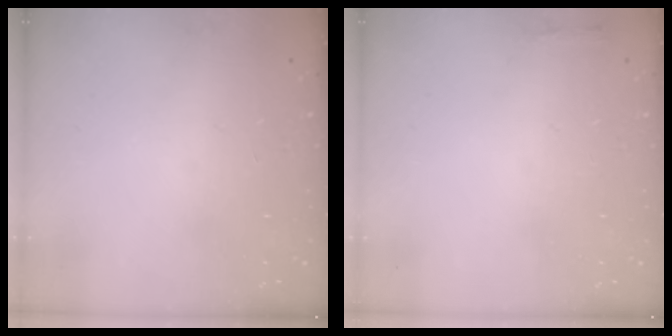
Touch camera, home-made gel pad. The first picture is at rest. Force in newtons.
{"total": 2.3, "press": 2.3, "slide": 0.5}